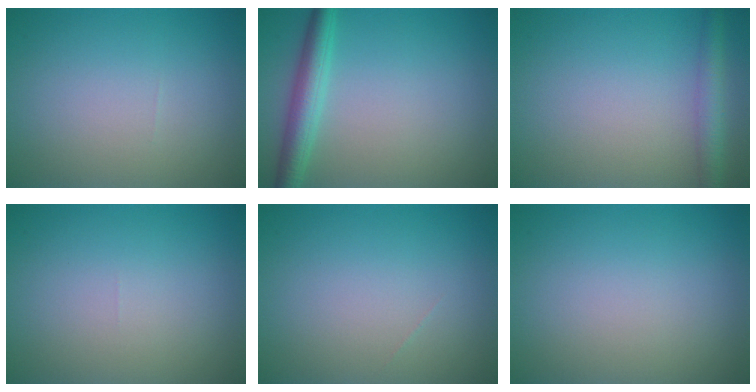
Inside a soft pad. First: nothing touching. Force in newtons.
{"total": 3.5, "press": 3.5, "slide": 0.1}
{"total": 2.7, "press": 2.7, "slide": 0.1}
{"total": 0.0}
{"total": 0.0}
{"total": 0.0}